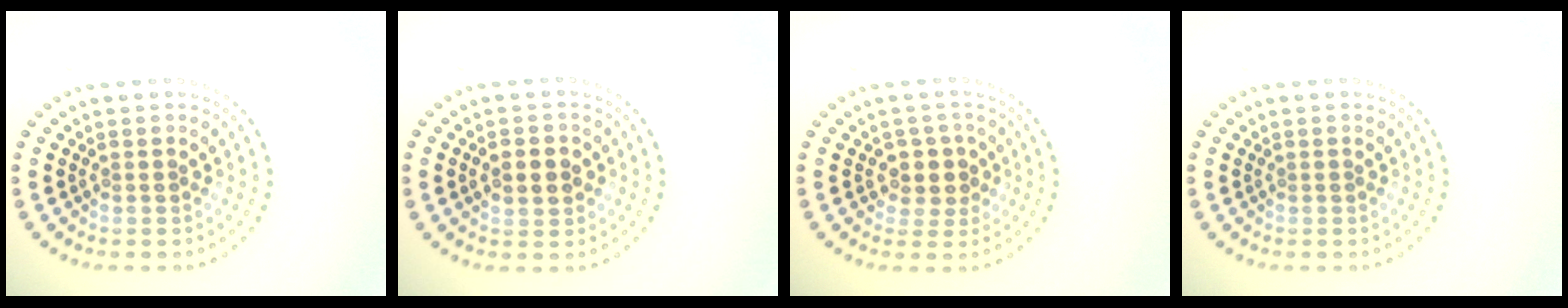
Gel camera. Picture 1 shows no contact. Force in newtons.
{"total": 2.8, "press": 2.8, "slide": 0.4}
{"total": 2.4, "press": 2.1, "slide": 1.2}
{"total": 0.0}